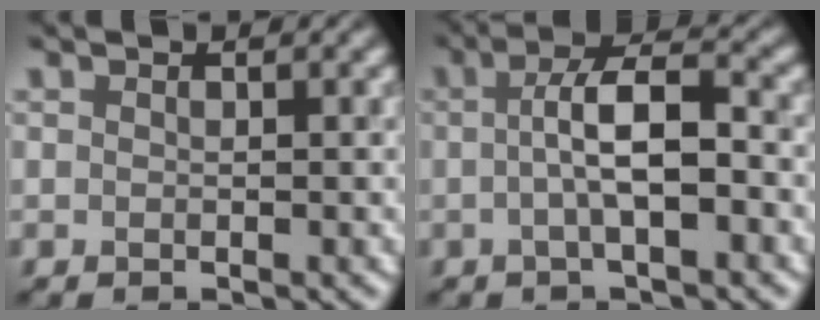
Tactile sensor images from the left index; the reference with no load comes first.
{"total": 4.8, "force": [-0.4, 1.3, 4.6], "torque": [-0.081, 0.009, -0.011]}